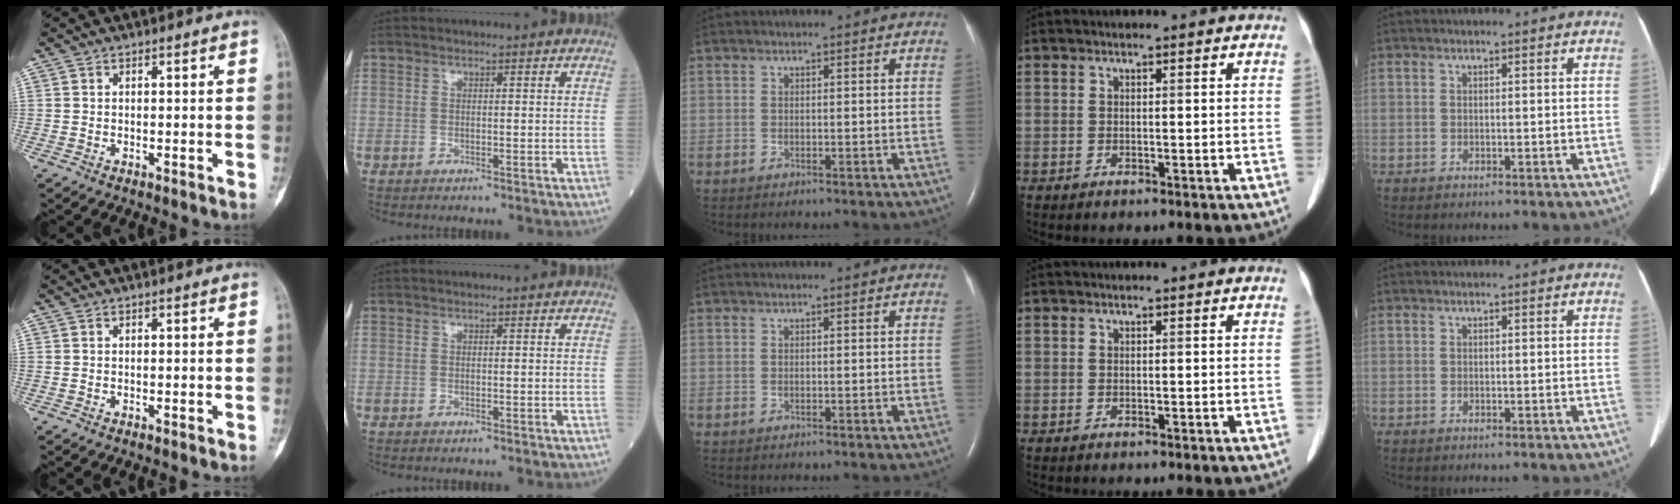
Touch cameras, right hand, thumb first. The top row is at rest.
{}